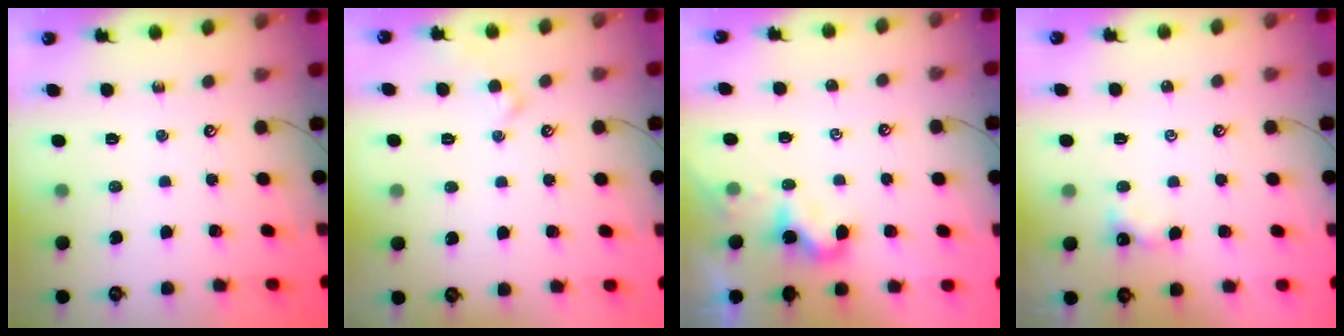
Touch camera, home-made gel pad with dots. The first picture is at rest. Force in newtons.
{"total": 1.3, "press": 1.2, "slide": 0.4}
{"total": 0.6, "press": 0.6, "slide": 0.3}
{"total": 0.0}